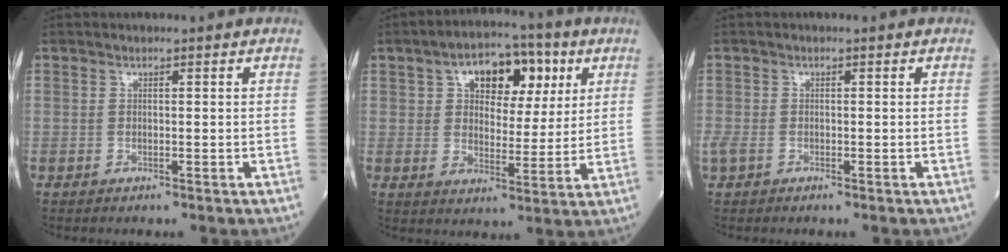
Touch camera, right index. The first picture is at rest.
{"total": 10.9, "force": [4.5, 6.1, 7.8], "torque": [-0.111, 0.030, 0.069]}
{"total": 2.6, "force": [-1.2, 1.6, 1.7], "torque": [-0.051, -0.004, -0.022]}